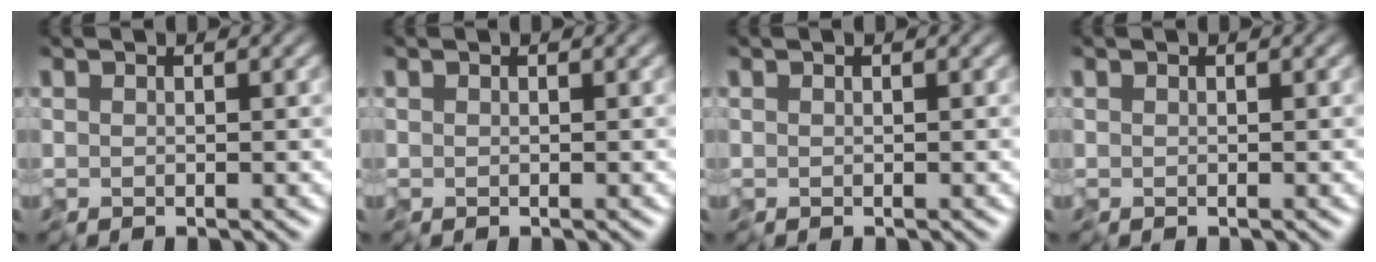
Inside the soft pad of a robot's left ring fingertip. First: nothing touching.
{"total": 0.0}
{"total": 0.0}
{"total": 0.0}